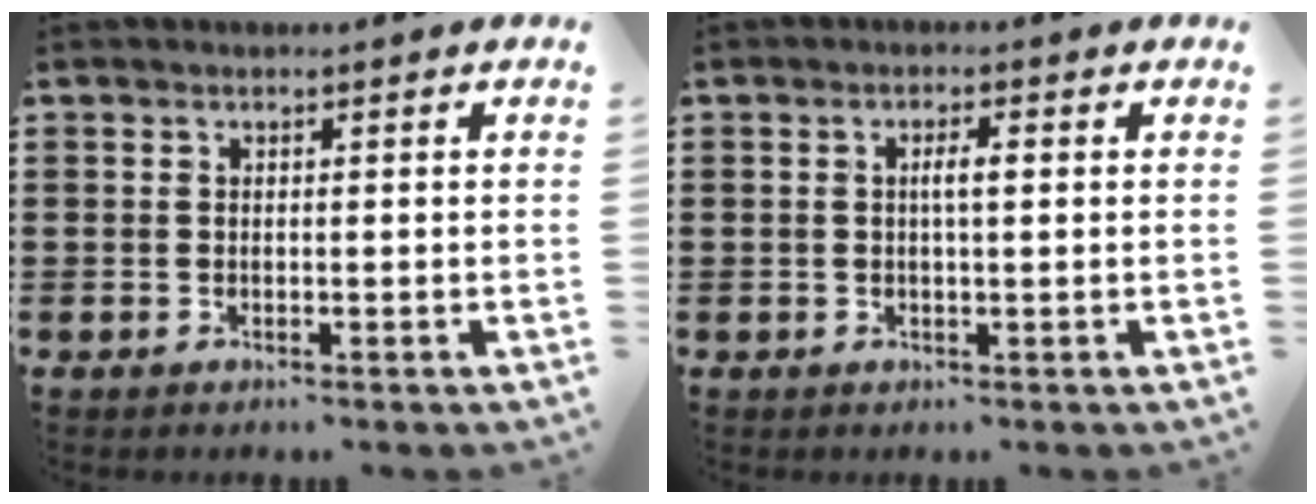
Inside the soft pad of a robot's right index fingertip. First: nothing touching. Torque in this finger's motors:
{"motor_torque": [0.23, -0.17, 0.03, 0.02]}